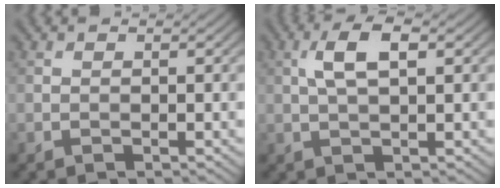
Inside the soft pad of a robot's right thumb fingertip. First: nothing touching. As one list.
[{"total": 4.7, "force": [1.3, 1.6, 4.2], "torque": [-0.092, 0.009, 0.023]}]